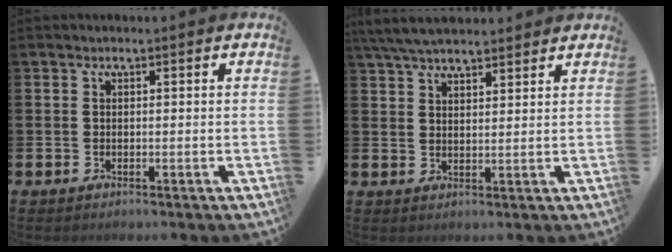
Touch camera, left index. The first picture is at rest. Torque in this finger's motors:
{"motor_torque": [0.31, -0.75, 1.00, 0.21]}